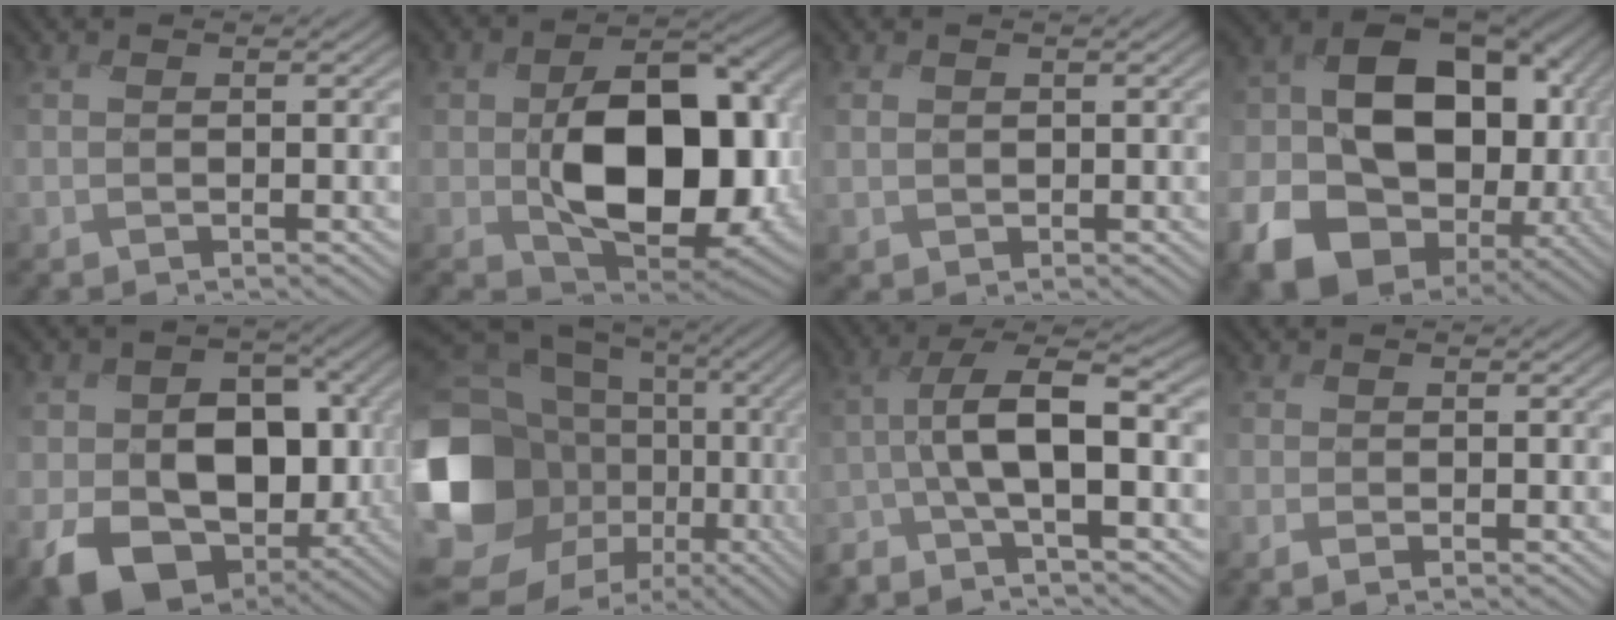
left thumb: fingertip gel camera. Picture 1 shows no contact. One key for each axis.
{"total": 14.6, "fx": -1.6, "fy": 9.6, "fz": 10.8, "tx": -0.162, "ty": -0.023, "tz": -0.024}
{"total": 1.2, "fx": 0.4, "fy": 1.1, "fz": -0.1, "tx": -0.013, "ty": -0.003, "tz": 0.002}
{"total": 17.2, "fx": -4.0, "fy": 12.7, "fz": 10.9, "tx": -0.205, "ty": -0.037, "tz": -0.053}
{"total": 15.0, "fx": -4.2, "fy": 11.0, "fz": 9.3, "tx": -0.156, "ty": -0.037, "tz": -0.062}
{"total": 19.7, "fx": -2.9, "fy": 15.8, "fz": 11.4, "tx": -0.296, "ty": -0.031, "tz": -0.035}
{"total": 6.9, "fx": -2.5, "fy": 1.3, "fz": 6.3, "tx": -0.123, "ty": 0.017, "tz": -0.066}
{"total": 1.0, "fx": -0.4, "fy": -0.7, "fz": -0.6, "tx": 0.016, "ty": 0.003, "tz": -0.013}